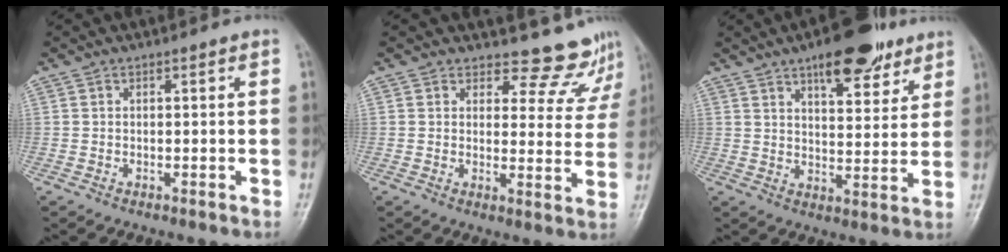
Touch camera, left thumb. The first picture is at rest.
{"total": 8.8, "force": [8.3, 2.8, -0.5], "torque": [0.046, -0.077, 0.083]}
{"total": 12.6, "force": [8.0, 5.1, 8.3], "torque": [-0.083, -0.036, 0.117]}